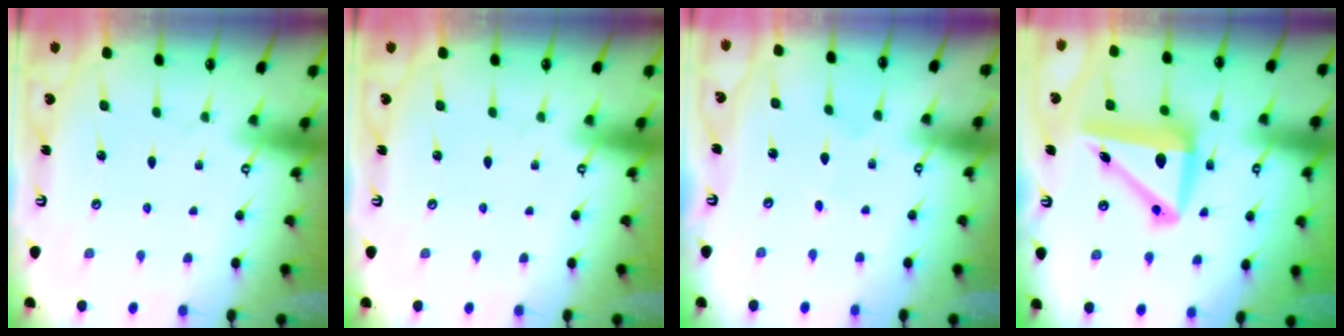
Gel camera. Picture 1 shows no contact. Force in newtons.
{"total": 0.0}
{"total": 1.6, "press": 1.6, "slide": 0.1}
{"total": 12.5, "press": 12.3, "slide": 2.4}